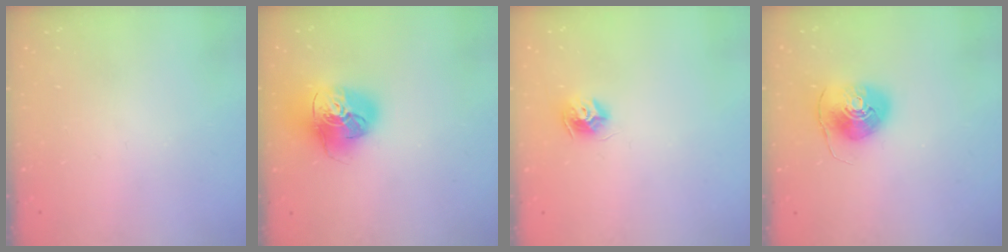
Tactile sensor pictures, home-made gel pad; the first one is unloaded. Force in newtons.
{"total": 18.6, "press": 18.5, "slide": 2.0}
{"total": 8.7, "press": 8.7, "slide": 0.0}
{"total": 8.4, "press": 8.3, "slide": 1.5}